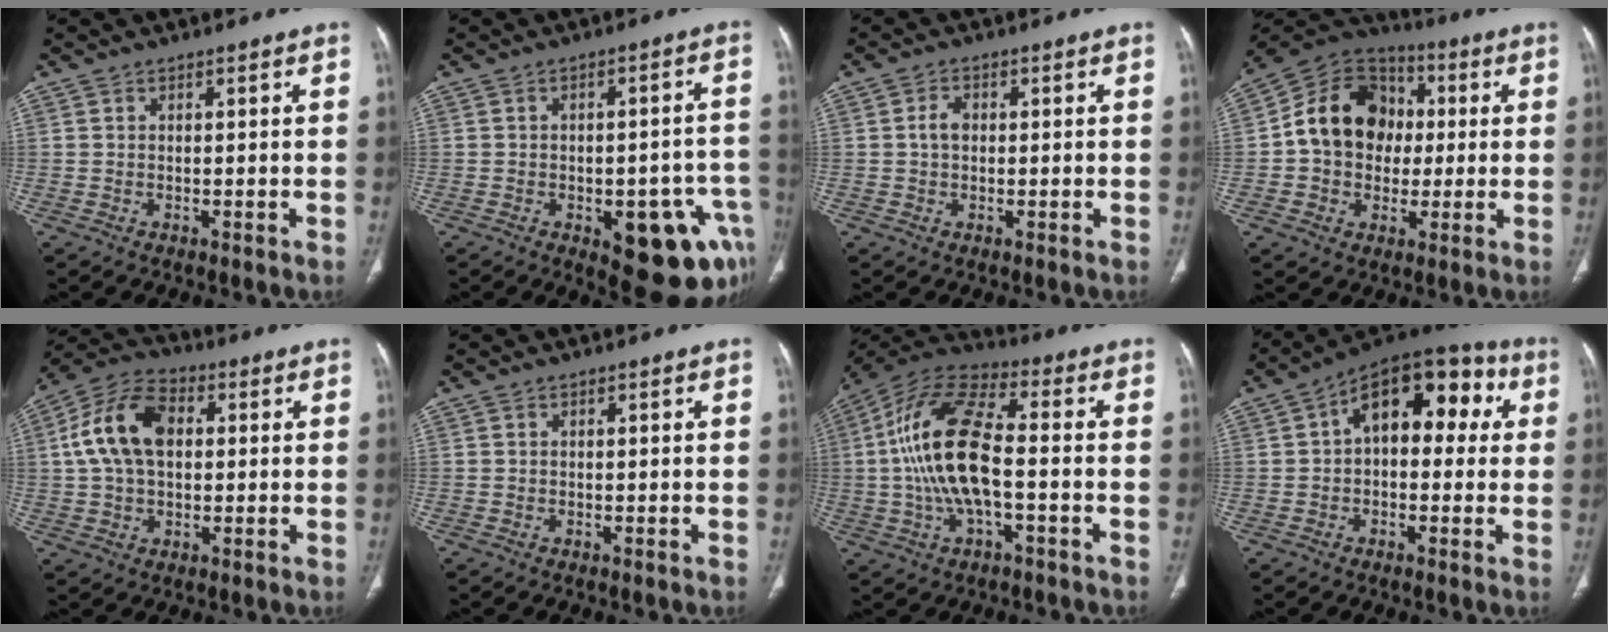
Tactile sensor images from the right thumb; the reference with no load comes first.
{"total": 16.0, "force": [-6.6, 7.2, 12.6], "torque": [-0.096, 0.033, -0.066]}
{"total": 2.6, "force": [0.2, 1.8, 1.8], "torque": [-0.032, 0.007, 0.000]}
{"total": 16.3, "force": [0.9, 13.3, 9.4], "torque": [-0.121, 0.028, 0.005]}
{"total": 13.4, "force": [2.2, 8.6, 10.1], "torque": [-0.187, 0.024, 0.031]}
{"total": 0.0}
{"total": 17.2, "force": [-1.2, 7.1, 15.6], "torque": [-0.321, 0.032, -0.027]}
{"total": 15.9, "force": [3.3, 9.4, 12.4], "torque": [-0.130, 0.045, 0.036]}